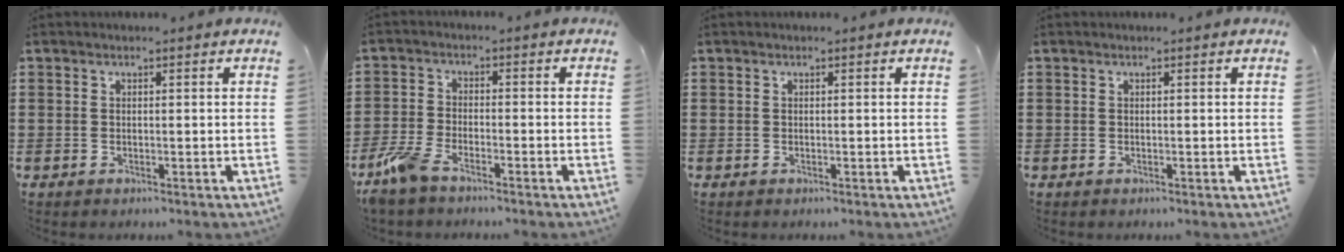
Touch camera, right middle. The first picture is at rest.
{"total": 5.0, "force": [-3.8, 1.3, 3.0], "torque": [-0.091, -0.008, -0.081]}
{"total": 0.0}
{"total": 0.0}